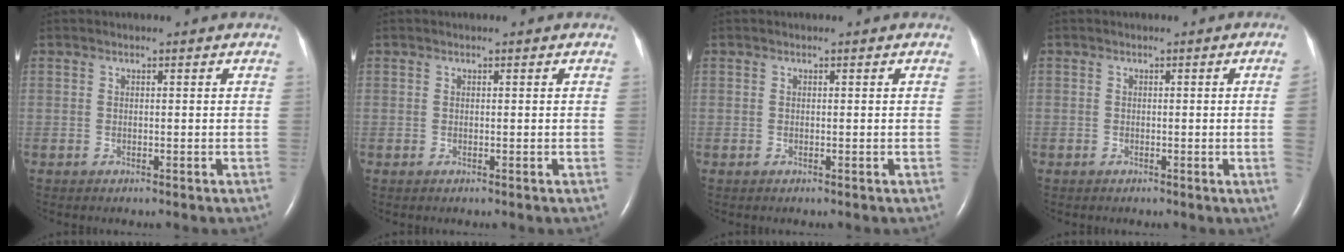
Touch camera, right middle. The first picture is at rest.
{"total": 0.0}
{"total": 0.0}
{"total": 2.2, "force": [-0.3, -0.9, 2.0], "torque": [-0.023, -0.002, -0.004]}